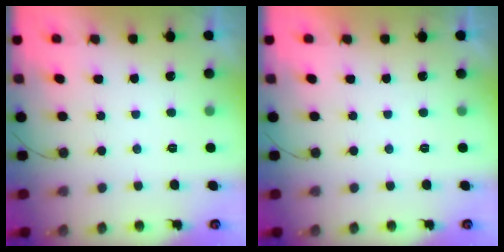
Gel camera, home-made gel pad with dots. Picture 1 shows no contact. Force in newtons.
{"total": 1.9, "press": 1.9, "slide": 0.1}